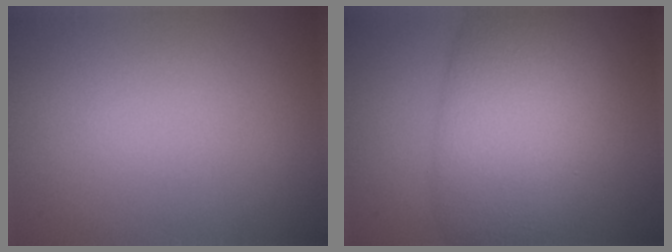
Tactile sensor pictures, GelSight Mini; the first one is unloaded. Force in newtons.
{"total": 9.7, "press": 9.7, "slide": 0.3}